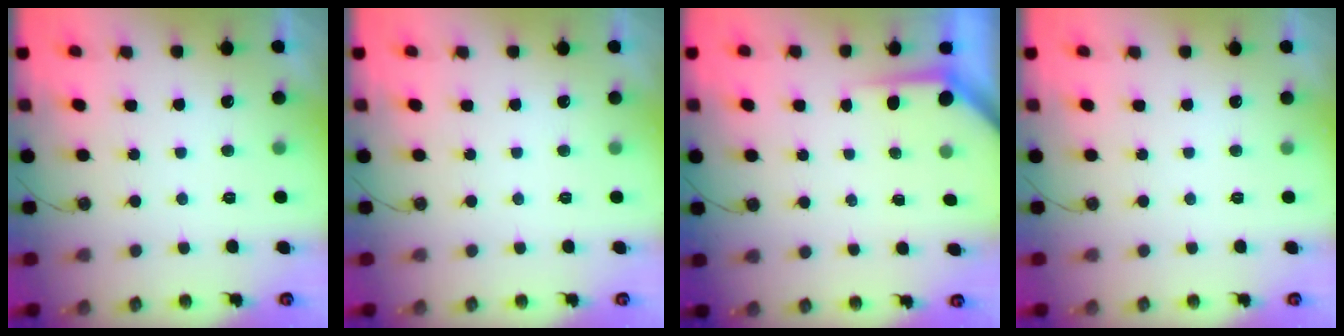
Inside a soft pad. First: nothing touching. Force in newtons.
{"total": 0.0}
{"total": 3.7, "press": 3.7, "slide": 0.4}
{"total": 0.0}